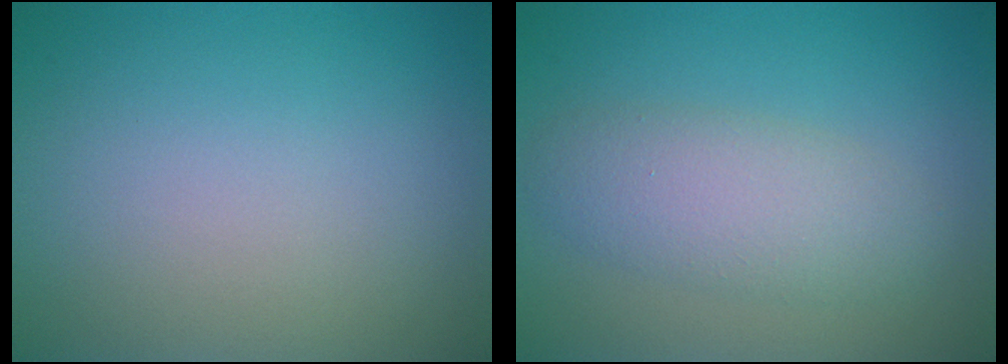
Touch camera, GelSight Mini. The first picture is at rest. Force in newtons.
{"total": 4.0, "press": 4.0, "slide": 0.0}